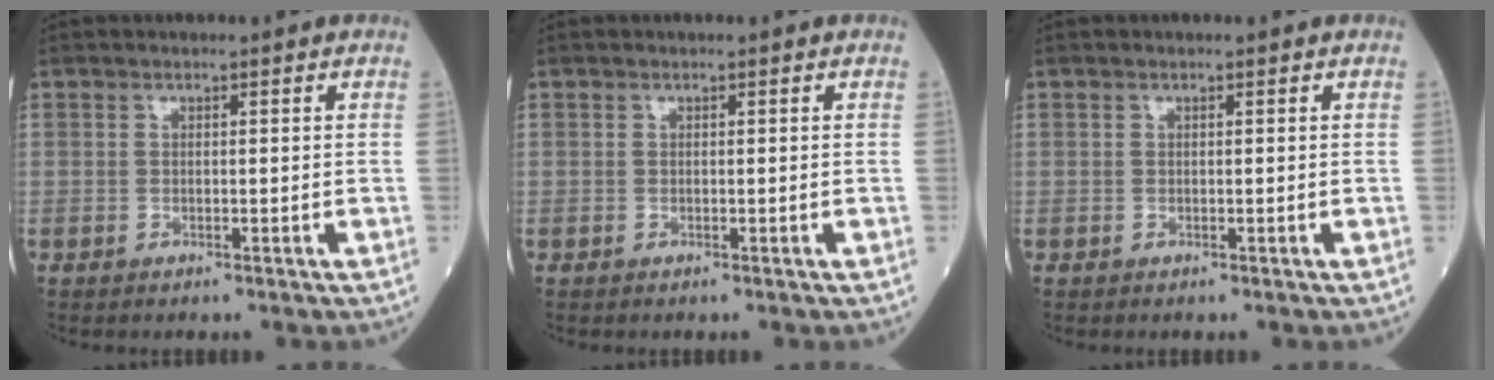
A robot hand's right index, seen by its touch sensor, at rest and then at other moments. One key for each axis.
{"total": 0.0}
{"total": 0.0}